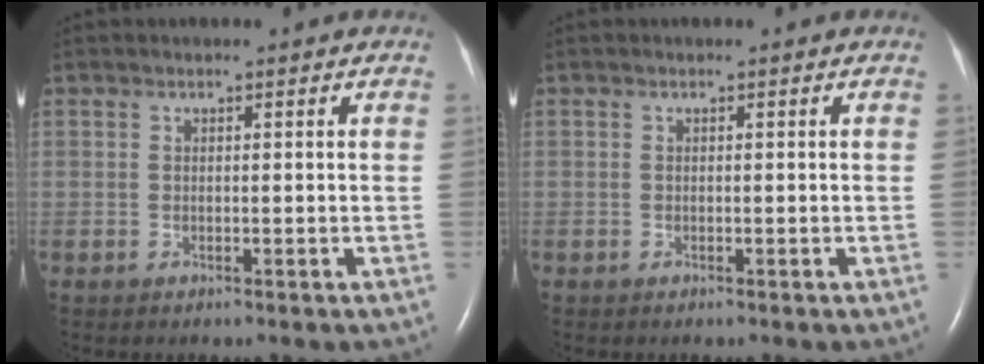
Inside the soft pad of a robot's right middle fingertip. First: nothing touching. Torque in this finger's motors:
{"motor_torque": [-0.06, 0.00, -0.44, -0.21]}